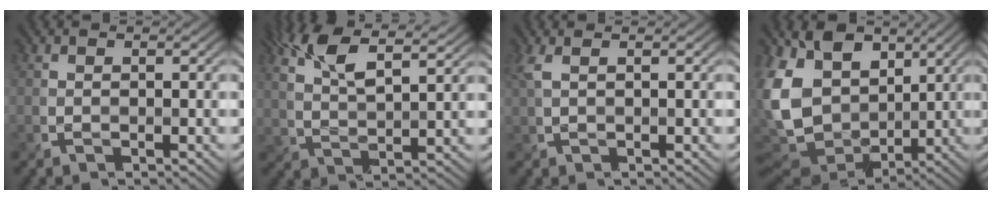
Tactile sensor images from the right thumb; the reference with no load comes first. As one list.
[{"total": 9.9, "force": [6.3, 3.1, 7.0], "torque": [-0.166, 0.019, 0.119]}, {"total": 2.3, "force": [1.0, 0.6, 1.9], "torque": [-0.055, 0.009, 0.021]}, {"total": 16.0, "force": [1.9, 12.1, 10.3], "torque": [-0.261, -0.012, 0.063]}]